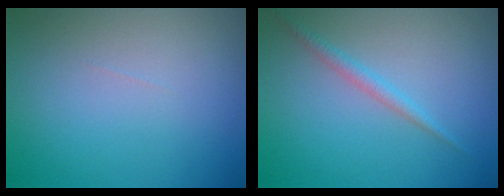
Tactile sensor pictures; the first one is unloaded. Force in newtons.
{"total": 1.3, "press": 1.3, "slide": 0.0}